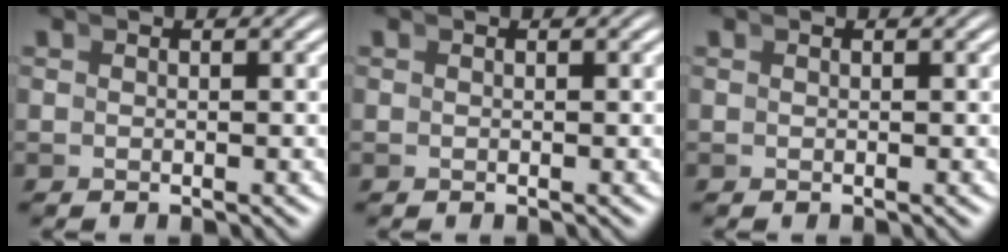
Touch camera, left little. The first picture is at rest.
{"total": 0.0}
{"total": 0.0}